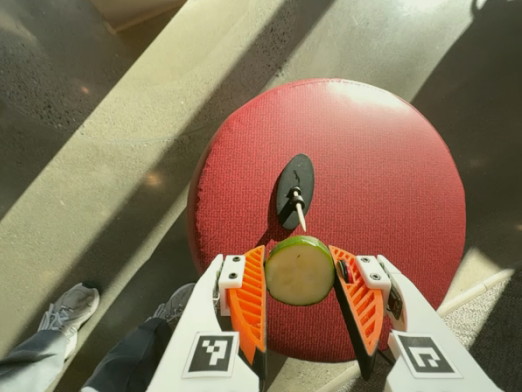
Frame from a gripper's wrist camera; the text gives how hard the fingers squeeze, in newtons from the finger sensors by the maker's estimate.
{"total": 9.4, "left": 9.3, "right": 9.4}